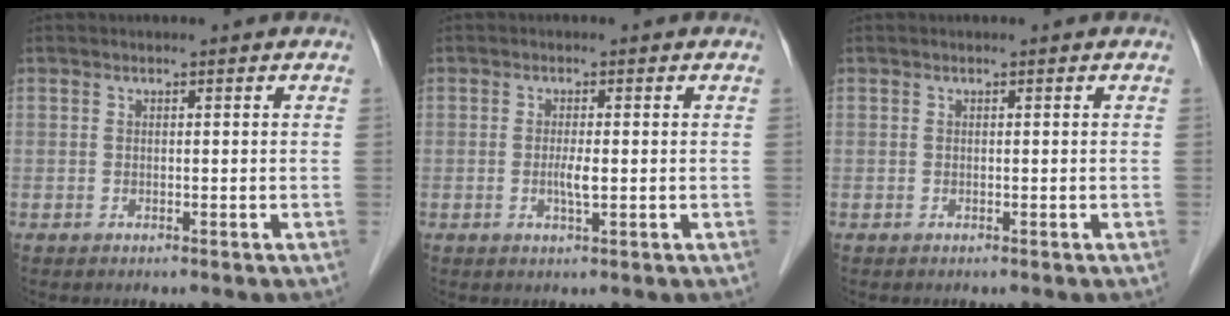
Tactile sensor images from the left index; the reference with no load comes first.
{"total": 2.0, "force": [-0.2, 0.2, 2.0], "torque": [-0.041, -0.003, -0.003]}
{"total": 0.0}